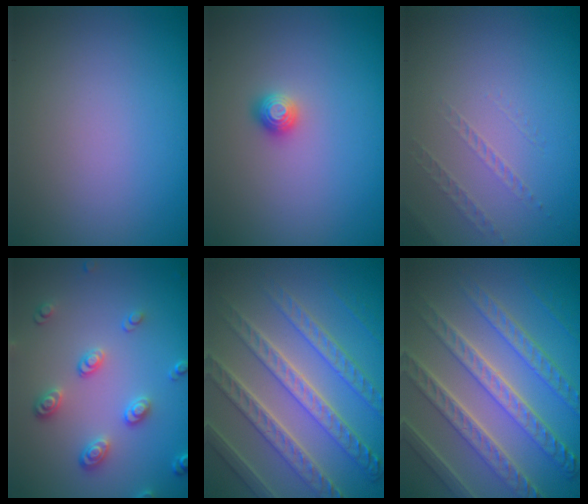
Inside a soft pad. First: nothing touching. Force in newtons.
{"total": 1.1, "press": 1.1, "slide": 0.3}
{"total": 1.0, "press": 0.4, "slide": 0.9}
{"total": 3.4, "press": 2.8, "slide": 1.9}
{"total": 6.6, "press": 5.9, "slide": 3.0}
{"total": 8.1, "press": 6.5, "slide": 4.7}